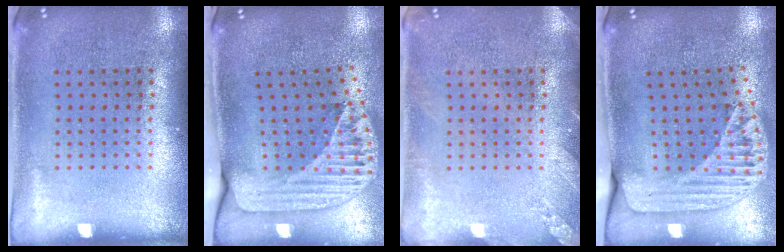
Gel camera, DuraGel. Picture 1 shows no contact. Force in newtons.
{"total": 2.6, "press": 1.8, "slide": 1.9}
{"total": 1.4, "press": 1.4, "slide": 0.2}
{"total": 1.8, "press": 1.5, "slide": 1.0}